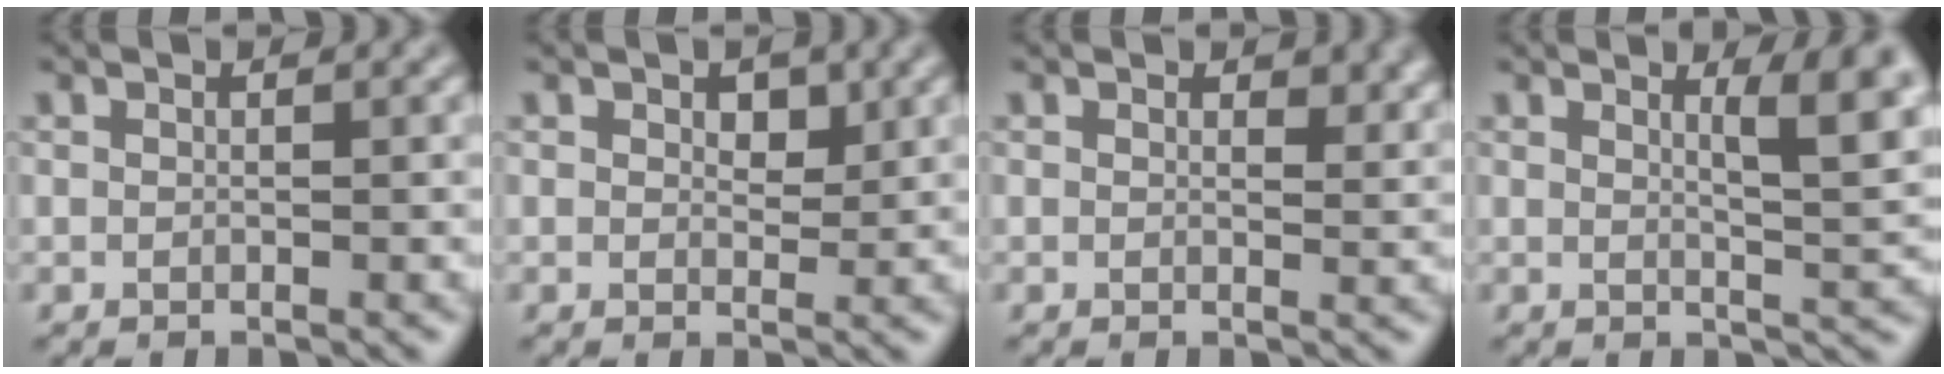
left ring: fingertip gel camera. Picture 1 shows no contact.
{"total": 1.8, "force": [0.7, 1.1, 1.2], "torque": [-0.014, -0.003, 0.011]}
{"total": 1.8, "force": [0.9, 1.0, 1.2], "torque": [-0.014, -0.005, 0.014]}
{"total": 5.4, "force": [2.1, 1.3, 4.8], "torque": [-0.053, -0.003, 0.031]}